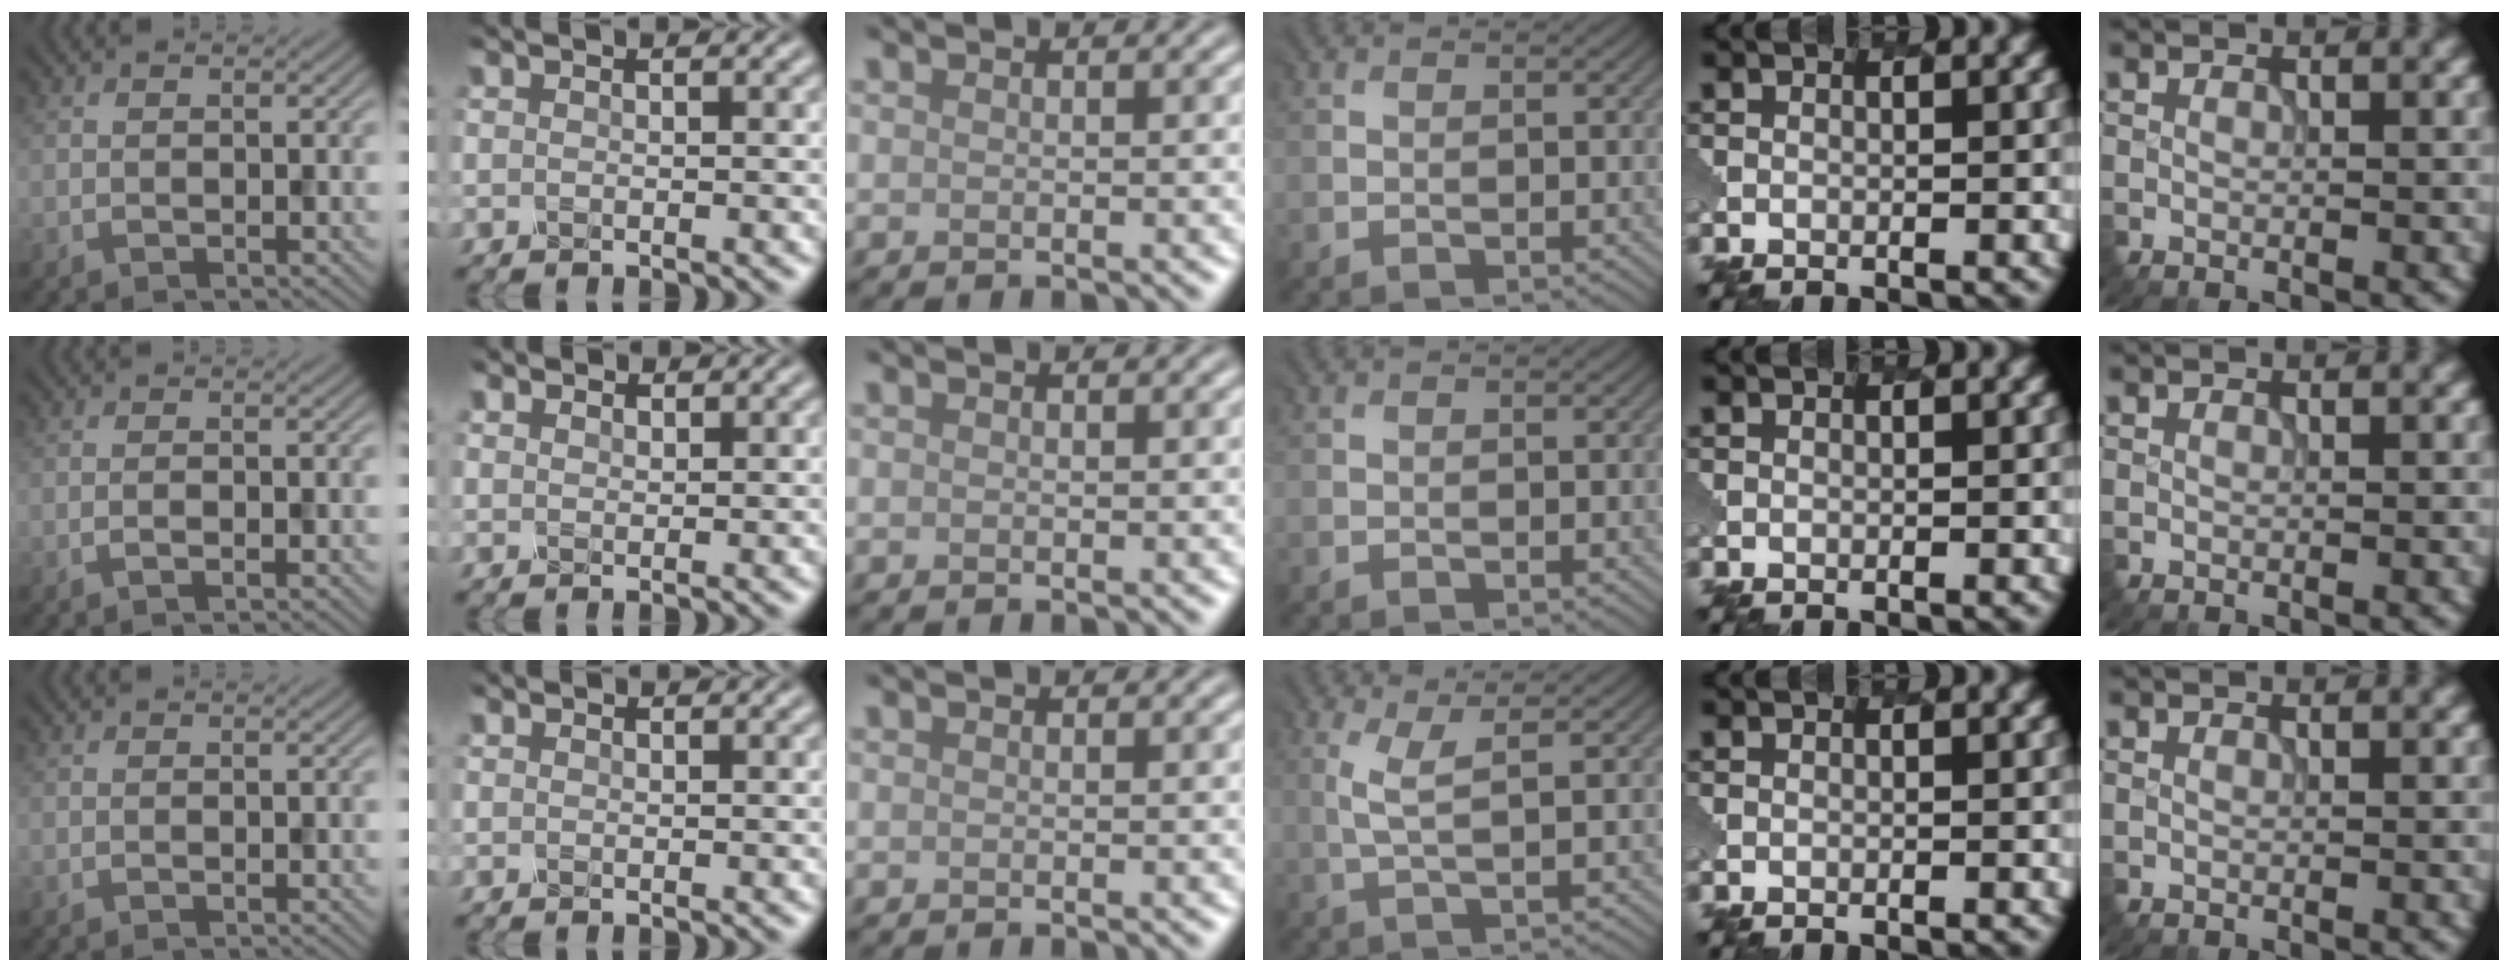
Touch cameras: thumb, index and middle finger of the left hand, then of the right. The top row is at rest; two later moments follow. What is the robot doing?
{"motion": "dispense", "object": "toothpaste"}